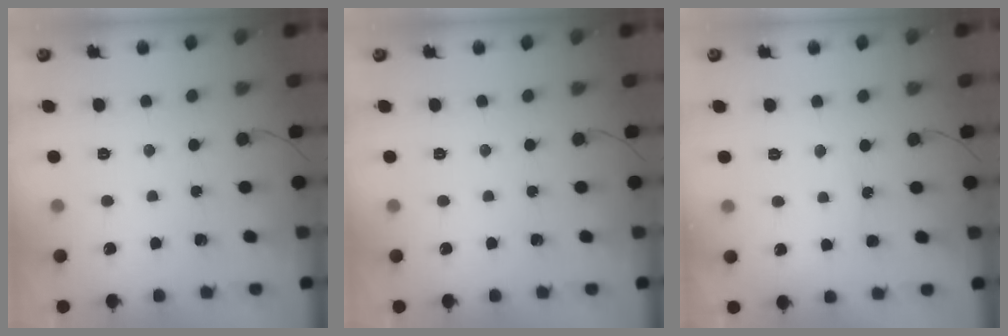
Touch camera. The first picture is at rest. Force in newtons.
{"total": 0.0}
{"total": 5.1, "press": 5.0, "slide": 0.4}